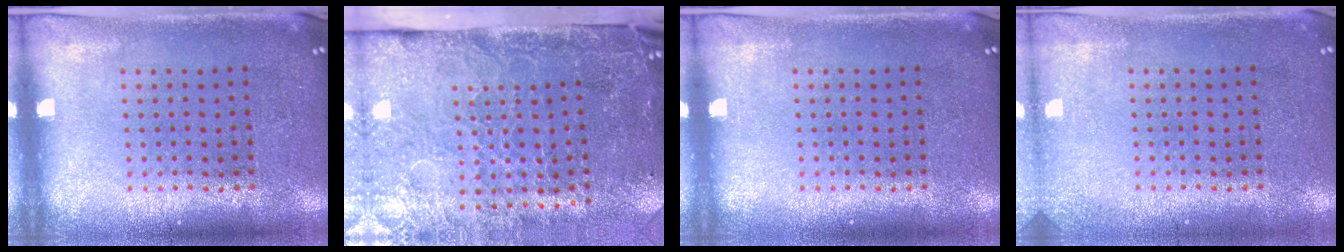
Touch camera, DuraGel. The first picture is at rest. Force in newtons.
{"total": 4.7, "press": 3.6, "slide": 3.0}
{"total": 0.0}
{"total": 1.1, "press": 1.1, "slide": 0.1}